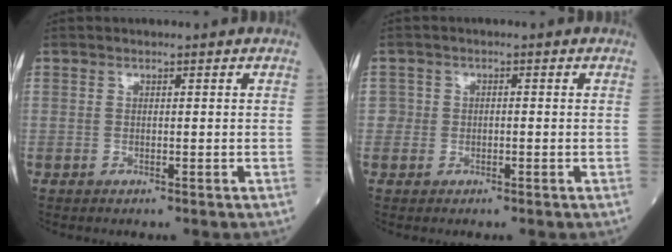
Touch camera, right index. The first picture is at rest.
{"total": 1.6, "force": [-0.5, 1.4, 0.3], "torque": [0.004, 0.008, -0.011]}